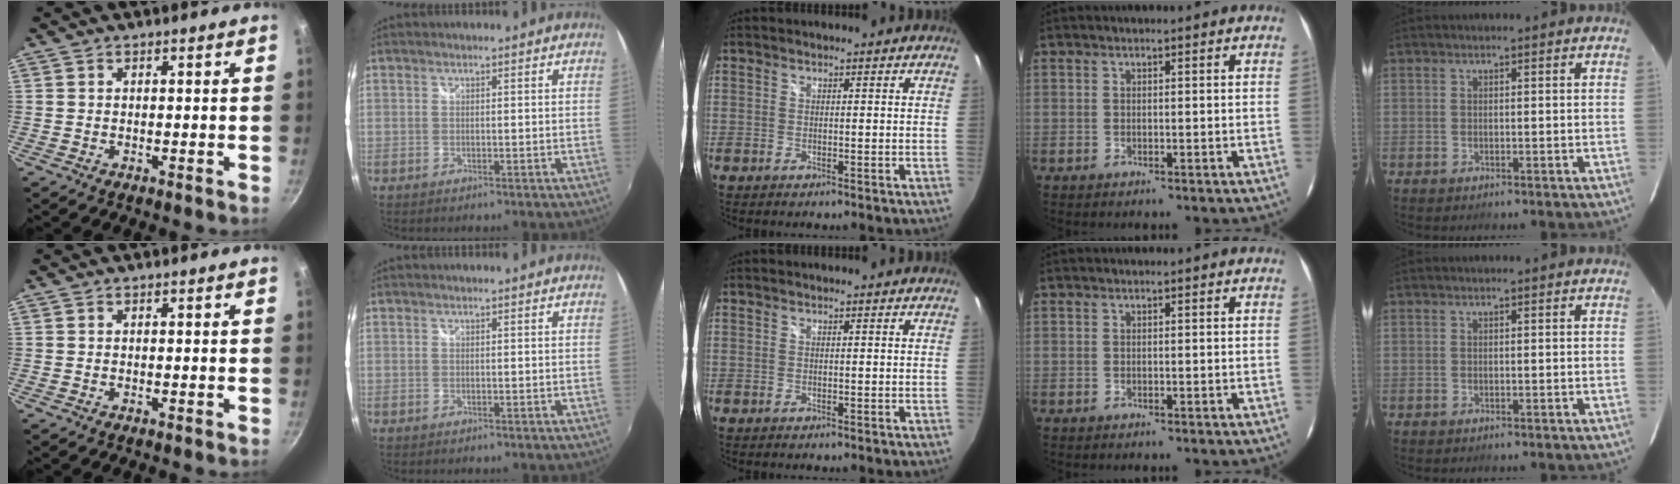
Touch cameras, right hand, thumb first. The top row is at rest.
{}